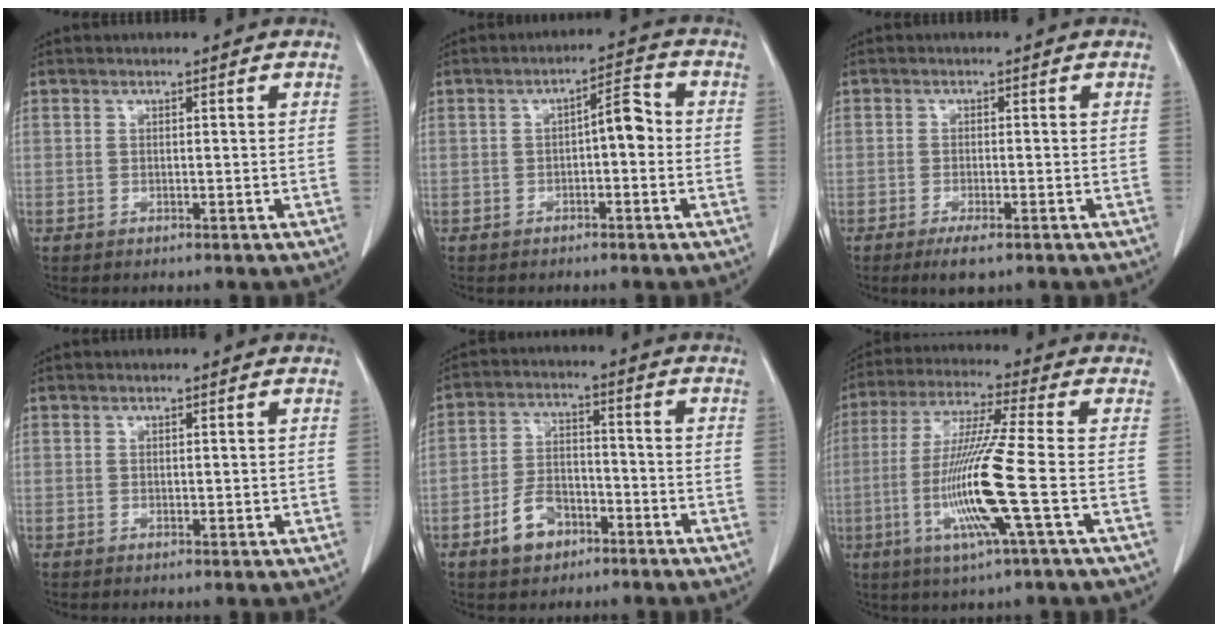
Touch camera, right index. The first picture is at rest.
{"total": 4.6, "force": [-0.4, 1.4, 4.4], "torque": [-0.061, 0.022, -0.008]}
{"total": 3.3, "force": [-2.2, 0.5, 2.5], "torque": [-0.044, -0.007, -0.035]}
{"total": 0.7, "force": [0.1, 0.4, 0.5], "torque": [-0.007, -0.002, 0.005]}
{"total": 7.0, "force": [-3.9, 4.4, 3.8], "torque": [-0.082, 0.015, -0.065]}
{"total": 13.3, "force": [-3.3, -1.1, 12.9], "torque": [-0.265, -0.017, -0.072]}